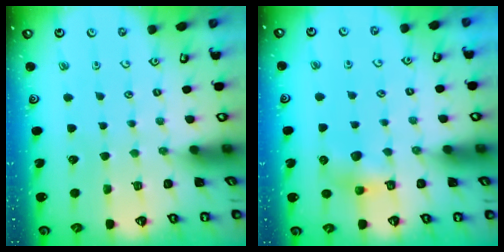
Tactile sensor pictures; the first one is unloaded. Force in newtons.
{"total": 6.5, "press": 6.5, "slide": 0.7}